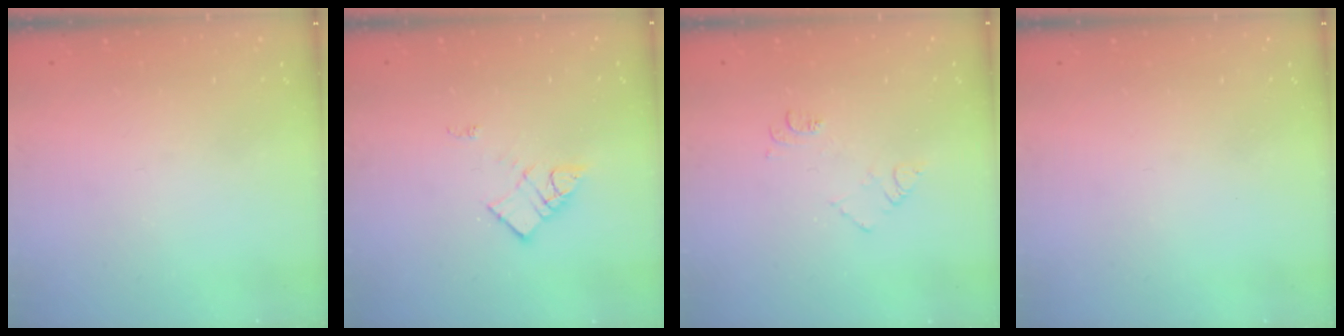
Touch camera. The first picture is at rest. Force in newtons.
{"total": 8.7, "press": 8.7, "slide": 0.5}
{"total": 5.5, "press": 5.4, "slide": 0.7}
{"total": 0.0}